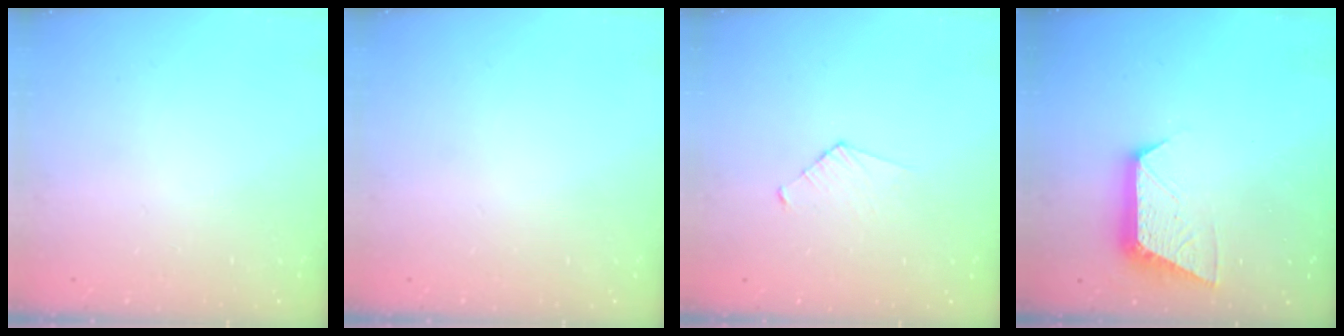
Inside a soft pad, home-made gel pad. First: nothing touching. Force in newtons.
{"total": 0.0}
{"total": 3.4, "press": 3.4, "slide": 0.3}
{"total": 10.0, "press": 10.0, "slide": 0.5}